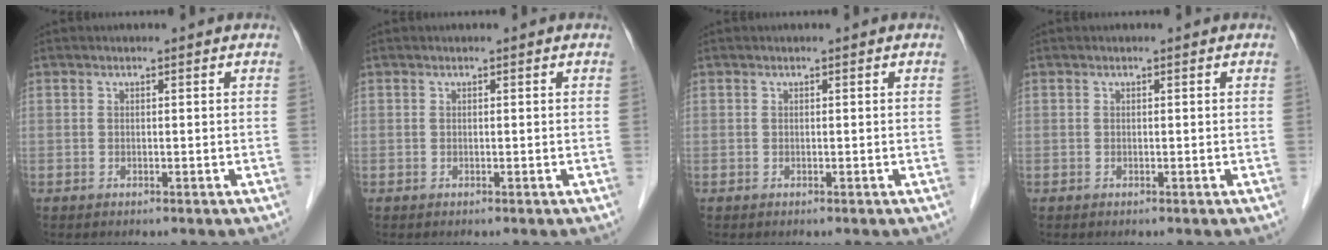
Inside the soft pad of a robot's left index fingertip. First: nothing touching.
{"total": 0.0}
{"total": 0.0}
{"total": 0.0}